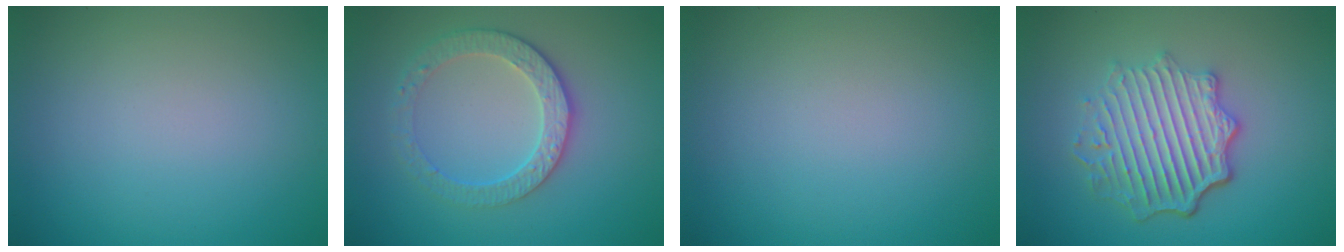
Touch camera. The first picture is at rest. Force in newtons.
{"total": 3.4, "press": 3.1, "slide": 1.3}
{"total": 0.0}
{"total": 6.0, "press": 4.5, "slide": 4.0}